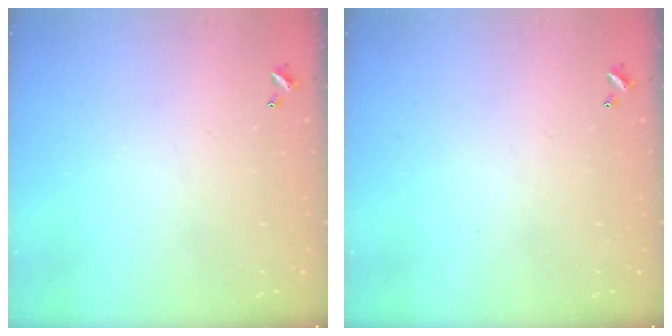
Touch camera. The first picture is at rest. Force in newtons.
{"total": 0.0}